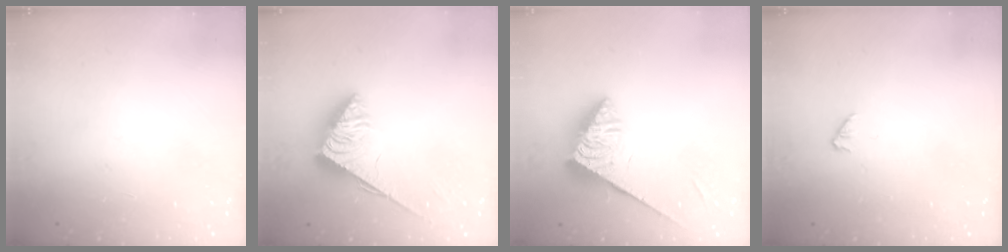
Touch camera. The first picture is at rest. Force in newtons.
{"total": 3.8, "press": 3.8, "slide": 0.6}
{"total": 5.3, "press": 5.3, "slide": 0.0}
{"total": 0.0}